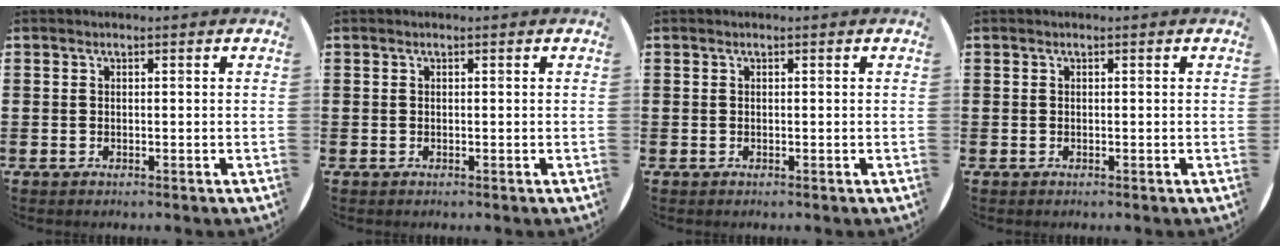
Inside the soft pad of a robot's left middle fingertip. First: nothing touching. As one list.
[{"total": 0.0}, {"total": 0.0}, {"total": 0.0}]